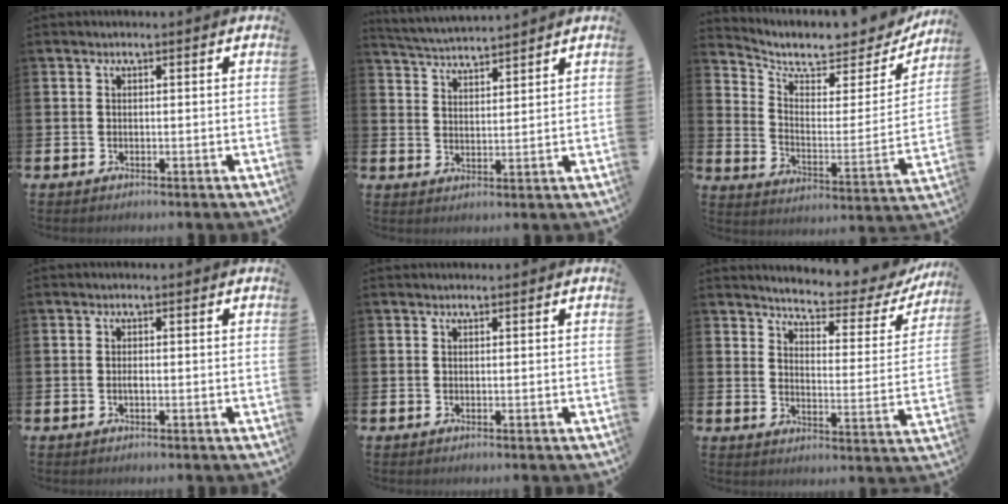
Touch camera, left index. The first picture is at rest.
{"total": 4.0, "force": [4.0, 0.0, 0.0], "torque": [-0.020, -0.025, 0.071]}
{"total": 7.6, "force": [6.8, 2.7, 2.2], "torque": [-0.066, -0.052, 0.113]}
{"total": 0.7, "force": [-0.1, 0.2, 0.7], "torque": [-0.008, -0.003, -0.004]}
{"total": 0.0}
{"total": 4.8, "force": [4.6, 0.8, 1.1], "torque": [-0.041, -0.040, 0.070]}